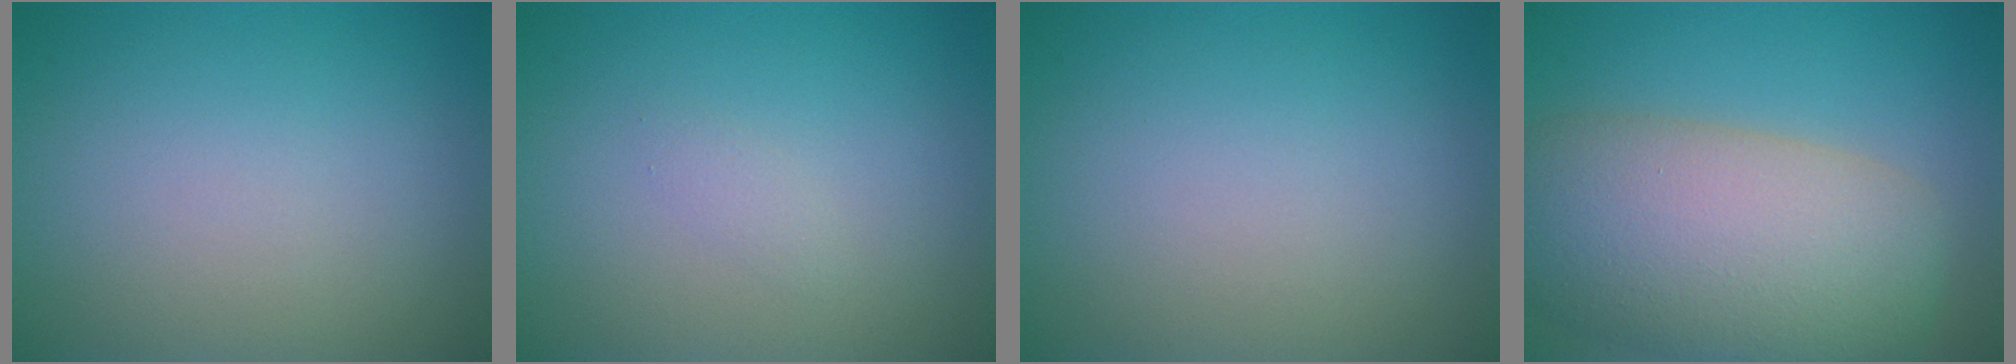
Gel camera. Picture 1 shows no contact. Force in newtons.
{"total": 0.7, "press": 0.7, "slide": 0.0}
{"total": 0.0}
{"total": 11.0, "press": 11.0, "slide": 0.8}